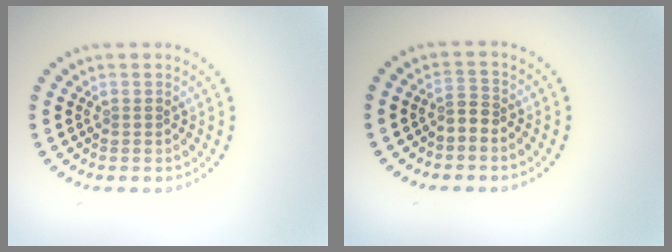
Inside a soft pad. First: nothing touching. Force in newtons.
{"total": 1.6, "press": 1.3, "slide": 1.0}